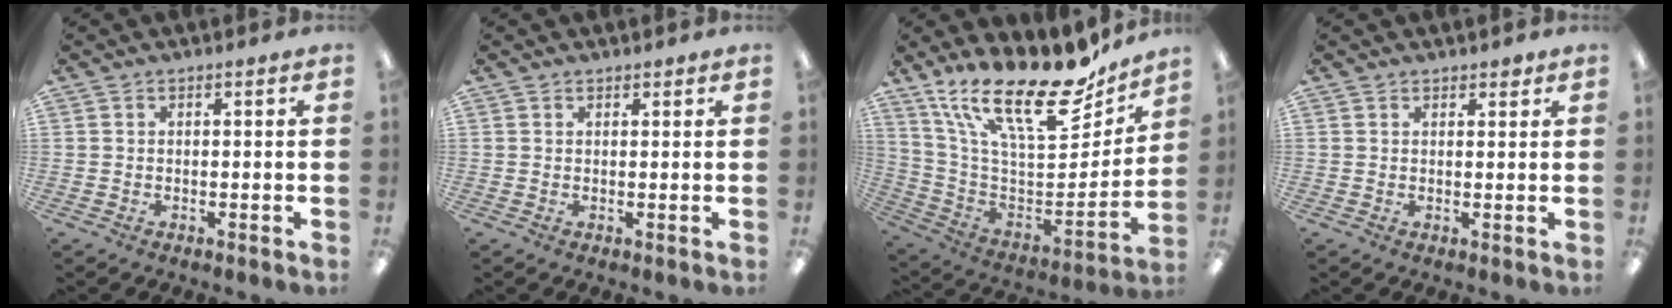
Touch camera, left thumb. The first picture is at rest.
{"total": 0.8, "force": [0.7, 0.4, 0.0], "torque": [-0.001, 0.001, 0.013]}
{"total": 25.2, "force": [17.6, 9.3, 15.5], "torque": [-0.256, -0.126, 0.301]}
{"total": 1.6, "force": [1.4, 0.7, 0.2], "torque": [0.003, -0.004, 0.025]}